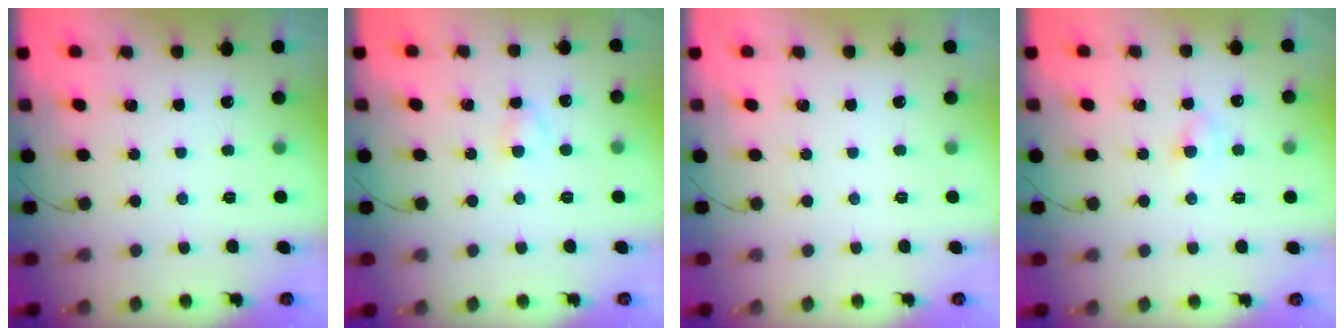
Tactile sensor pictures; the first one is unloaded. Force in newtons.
{"total": 2.7, "press": 2.6, "slide": 0.9}
{"total": 0.0}
{"total": 4.0, "press": 3.8, "slide": 1.2}